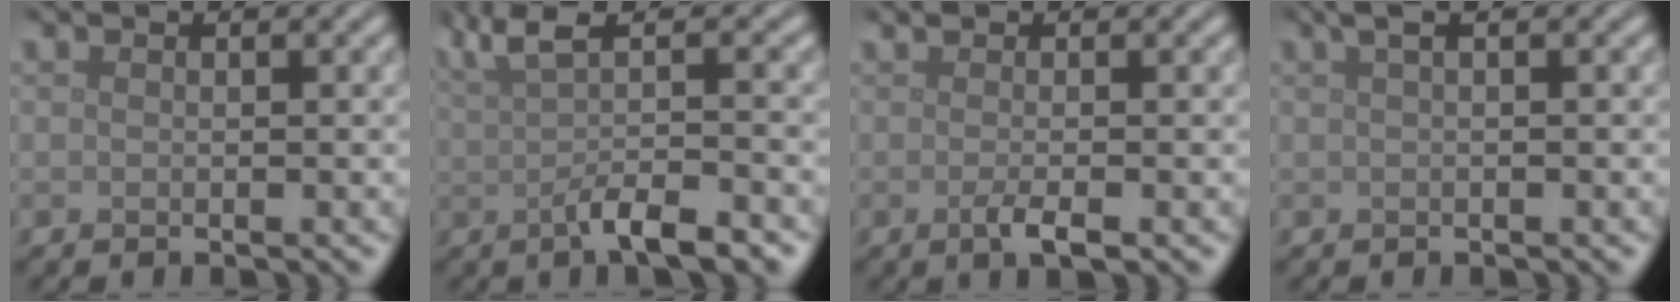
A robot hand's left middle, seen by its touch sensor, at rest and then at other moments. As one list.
[{"total": 6.0, "force": [0.0, 1.7, 5.8], "torque": [-0.091, 0.006, -0.003]}, {"total": 1.9, "force": [-0.4, 0.5, 1.8], "torque": [-0.031, -0.003, -0.011]}, {"total": 1.9, "force": [0.7, 0.5, 1.7], "torque": [-0.026, 0.010, 0.008]}]